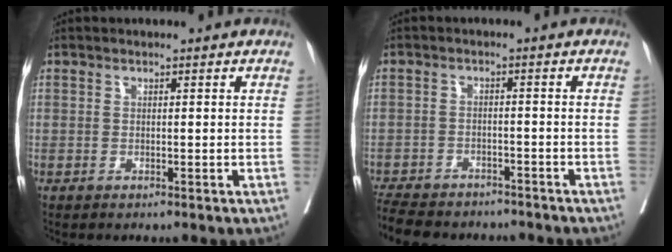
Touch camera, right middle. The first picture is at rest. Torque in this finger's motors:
{"motor_torque": [0.97, -1.16, 0.20, 0.10]}